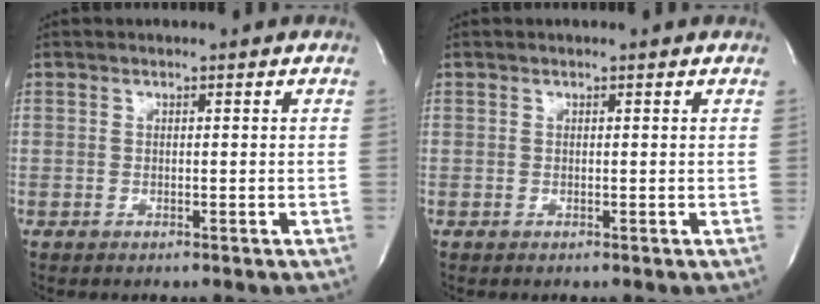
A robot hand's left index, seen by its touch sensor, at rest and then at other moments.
{"total": 0.0}